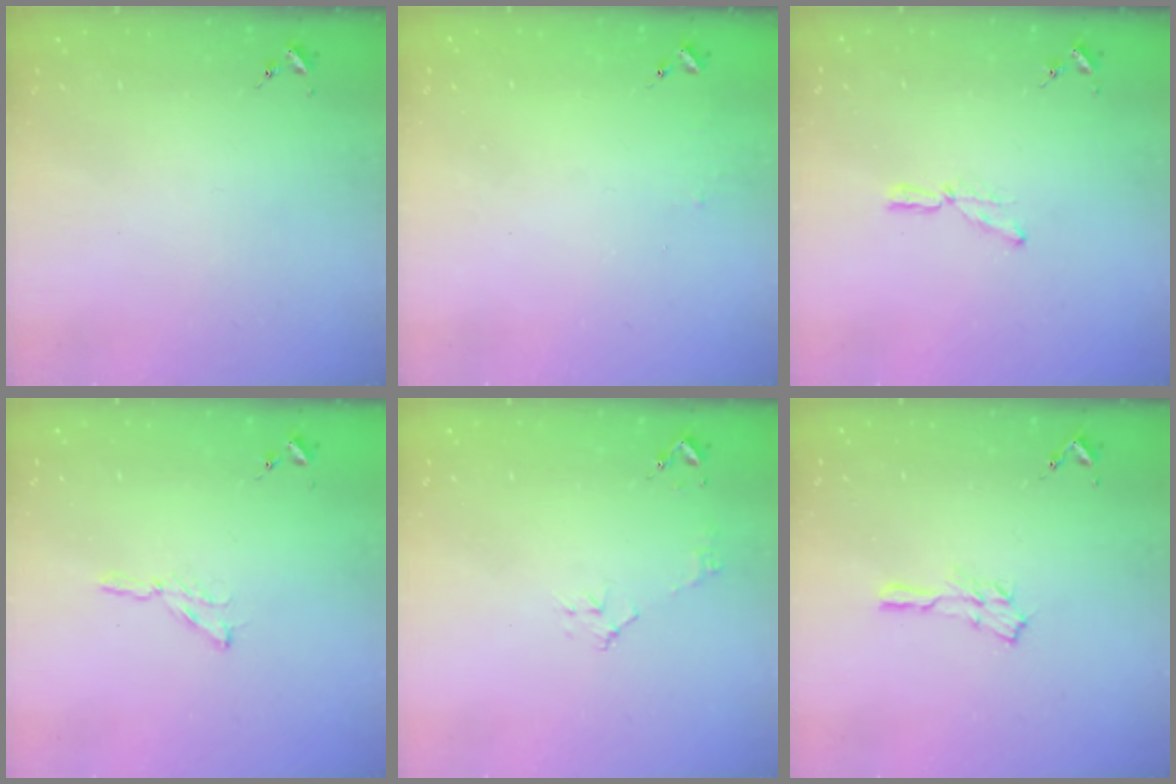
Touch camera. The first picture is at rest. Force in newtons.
{"total": 3.2, "press": 3.2, "slide": 0.3}
{"total": 6.4, "press": 6.4, "slide": 0.3}
{"total": 2.9, "press": 2.9, "slide": 0.3}
{"total": 5.3, "press": 5.3, "slide": 0.7}
{"total": 5.1, "press": 5.1, "slide": 0.6}